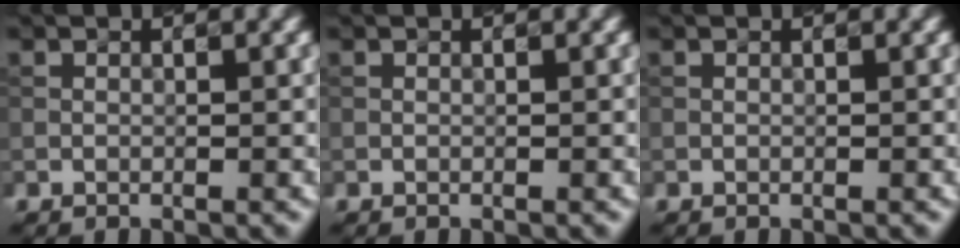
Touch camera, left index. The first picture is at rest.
{"total": 0.0}
{"total": 0.0}